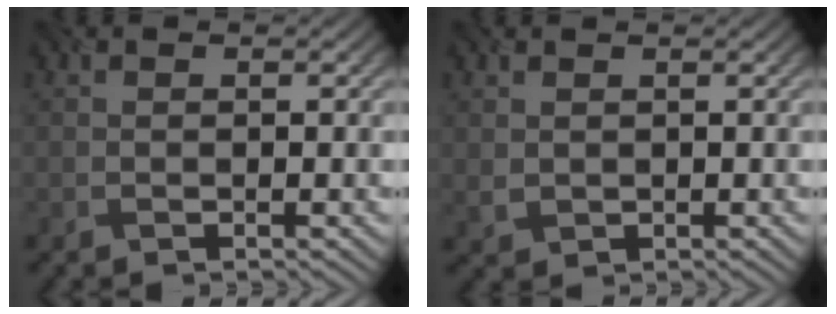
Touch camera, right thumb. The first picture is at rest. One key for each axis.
{"total": 1.1, "fx": 0.9, "fy": 0.6, "fz": 0.0, "tx": -0.010, "ty": -0.006, "tz": 0.020}